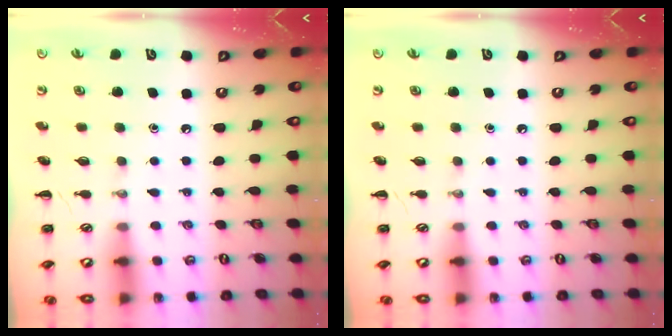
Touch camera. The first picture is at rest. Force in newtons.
{"total": 0.0}